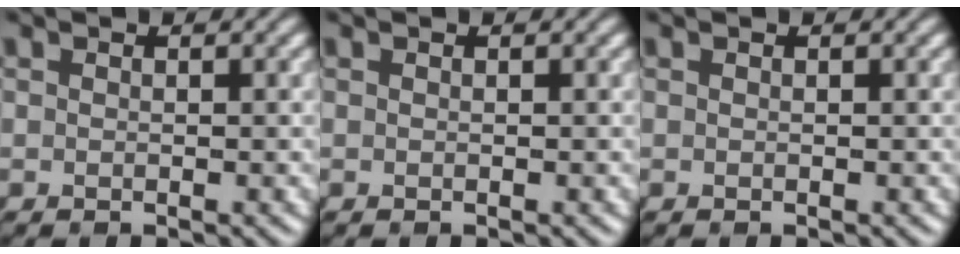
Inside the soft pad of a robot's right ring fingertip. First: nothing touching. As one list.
[{"total": 0.0}, {"total": 0.0}]